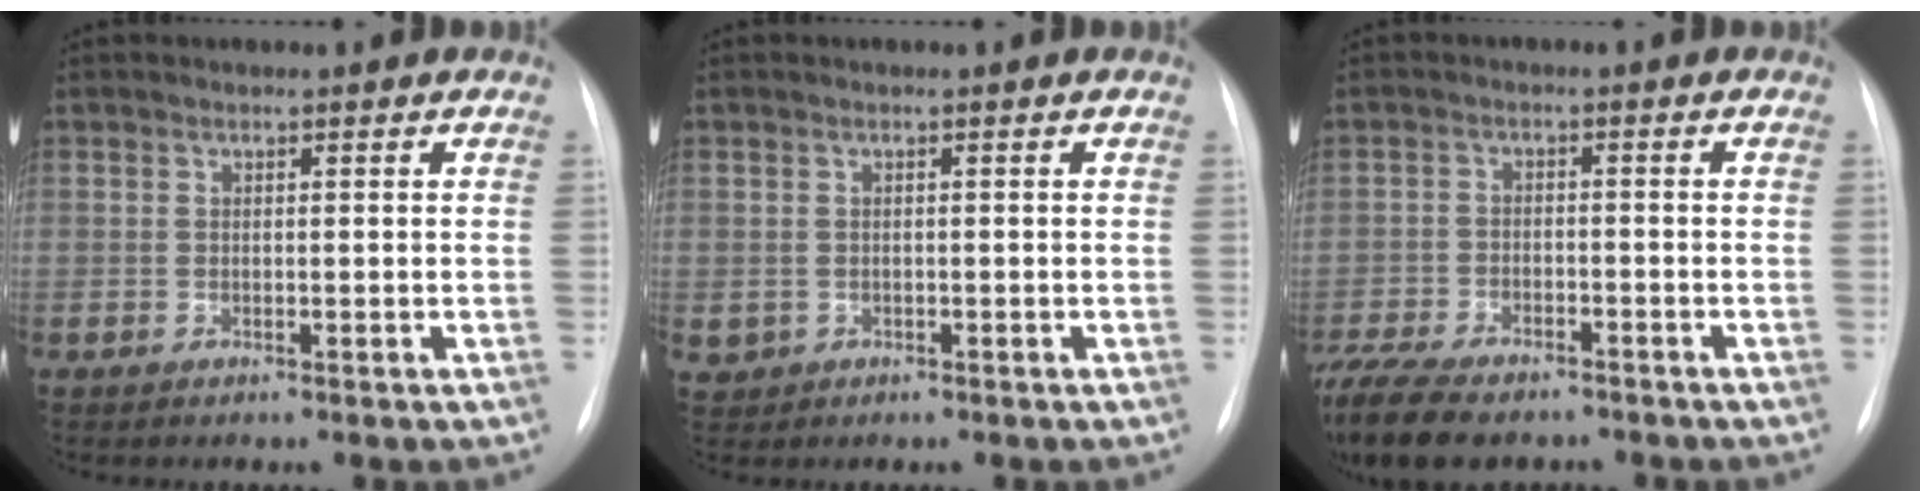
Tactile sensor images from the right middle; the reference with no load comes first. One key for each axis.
{"total": 1.7, "fx": -0.3, "fy": 1.6, "fz": 0.3, "tx": -0.004, "ty": 0.005, "tz": 0.004}
{"total": 15.5, "fx": -11.9, "fy": 6.2, "fz": 7.7, "tx": -0.199, "ty": -0.023, "tz": -0.184}